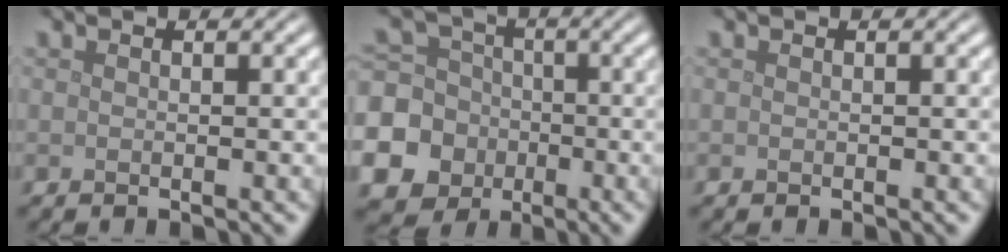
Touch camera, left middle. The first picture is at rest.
{"total": 14.1, "force": [-4.7, 13.0, 3.0], "torque": [-0.123, -0.035, -0.093]}
{"total": 0.0}